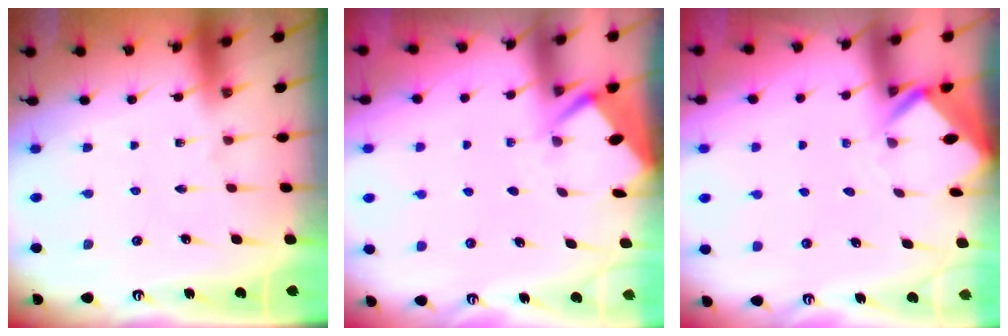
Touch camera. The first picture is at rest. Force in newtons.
{"total": 2.8, "press": 2.7, "slide": 0.4}
{"total": 2.8, "press": 2.8, "slide": 0.2}